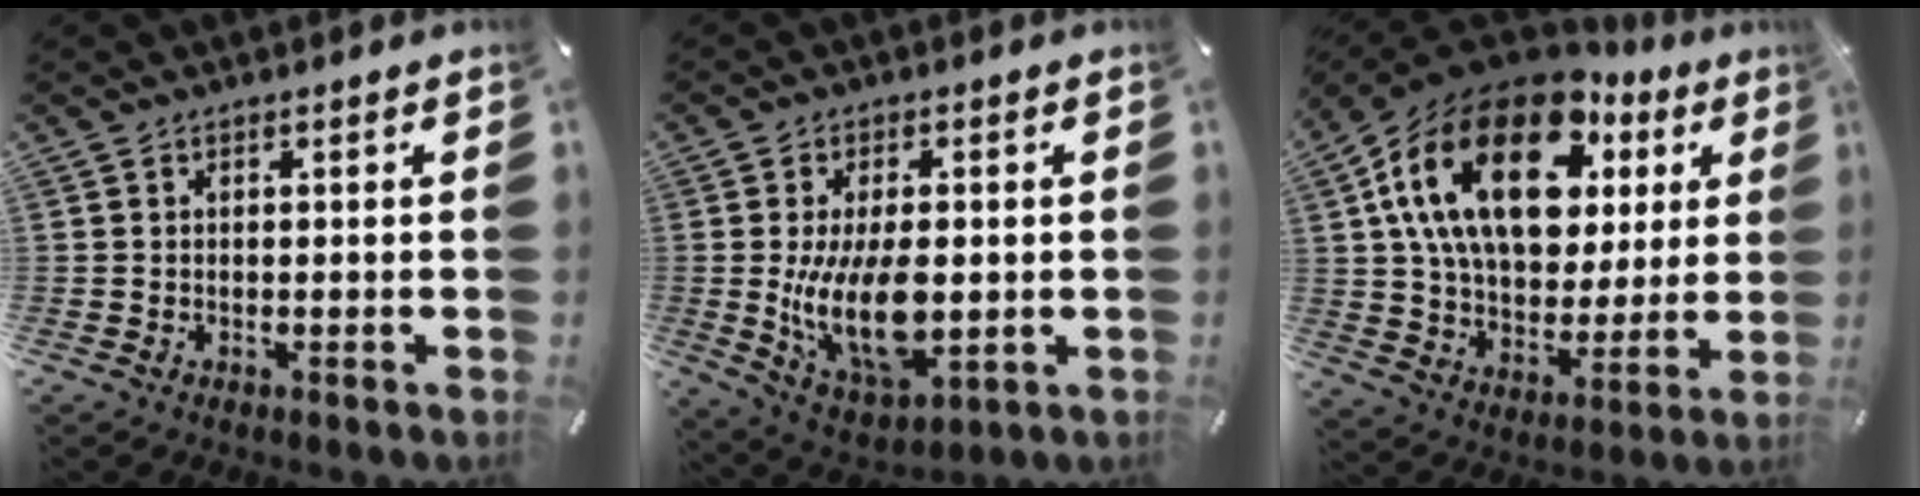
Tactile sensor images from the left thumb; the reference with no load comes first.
{"total": 15.3, "force": [-0.7, 7.8, 13.1], "torque": [-0.250, -0.024, -0.011]}
{"total": 24.2, "force": [9.8, 14.8, 16.4], "torque": [-0.311, -0.029, 0.166]}